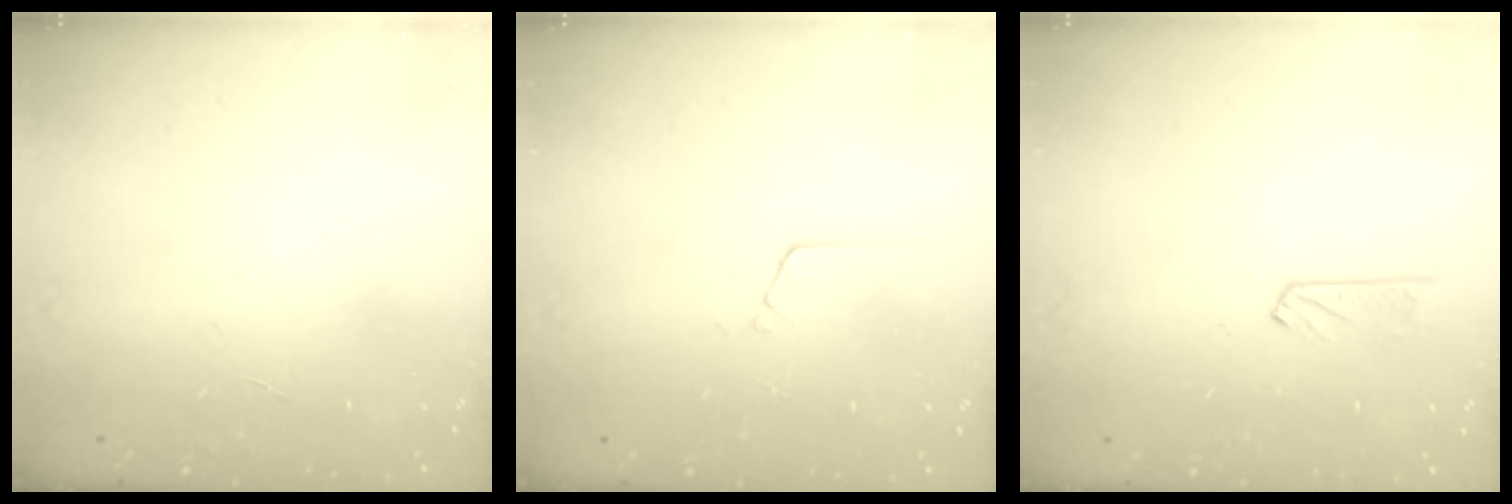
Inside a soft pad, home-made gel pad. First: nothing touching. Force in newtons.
{"total": 3.3, "press": 3.3, "slide": 0.3}
{"total": 6.2, "press": 6.2, "slide": 0.2}